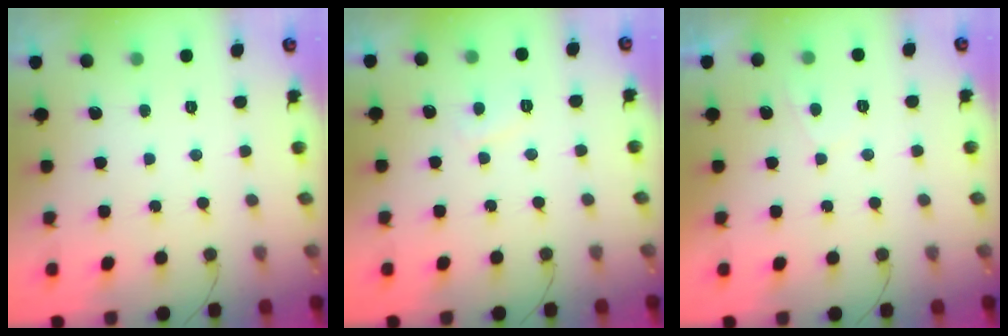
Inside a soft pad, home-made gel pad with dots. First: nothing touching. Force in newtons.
{"total": 2.4, "press": 2.3, "slide": 0.5}
{"total": 0.7, "press": 0.5, "slide": 0.5}